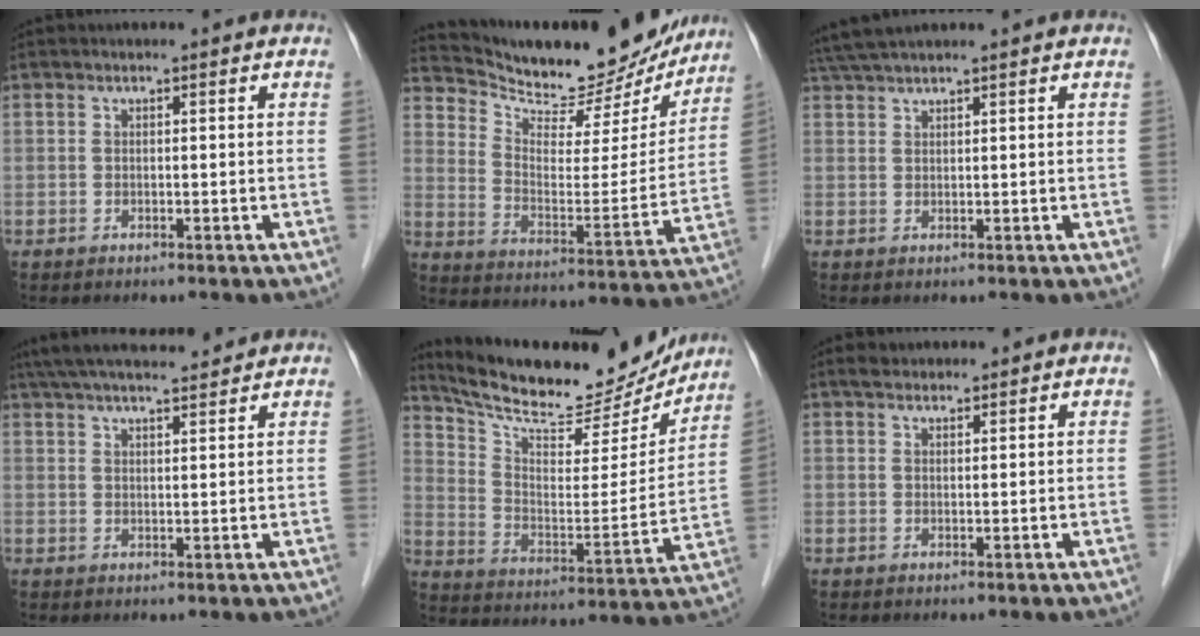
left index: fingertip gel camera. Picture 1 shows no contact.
{"total": 19.8, "force": [18.5, 5.2, 4.9], "torque": [-0.079, -0.032, 0.265]}
{"total": 4.3, "force": [3.9, 0.1, 1.8], "torque": [-0.037, 0.027, 0.077]}
{"total": 12.1, "force": [10.8, 1.5, 5.2], "torque": [-0.090, 0.030, 0.167]}
{"total": 20.6, "force": [18.8, 5.0, 6.7], "torque": [-0.116, -0.020, 0.282]}
{"total": 1.8, "force": [1.5, 0.9, 0.4], "torque": [-0.011, 0.007, 0.023]}